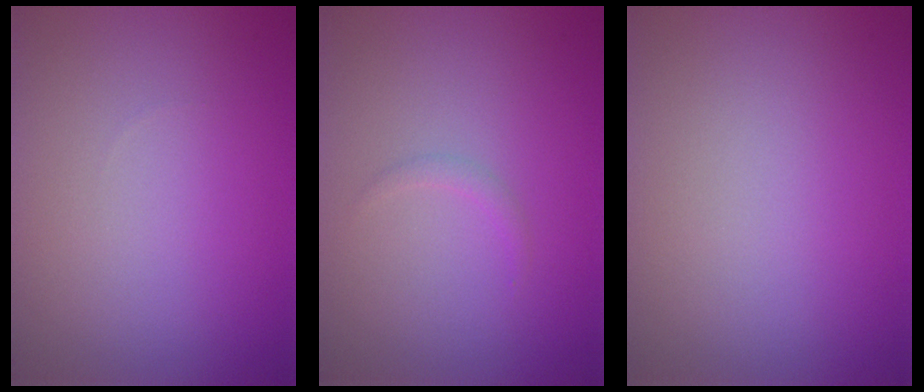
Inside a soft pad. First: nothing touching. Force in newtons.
{"total": 0.7, "press": 0.7, "slide": 0.1}
{"total": 0.0}